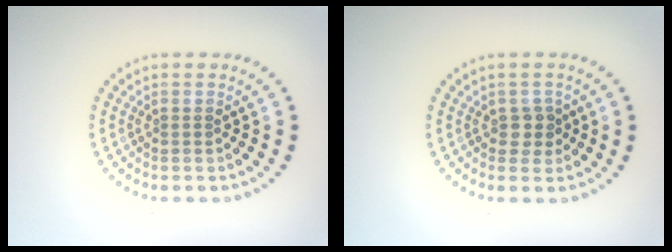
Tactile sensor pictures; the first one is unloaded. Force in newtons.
{"total": 1.5, "press": 1.4, "slide": 0.6}